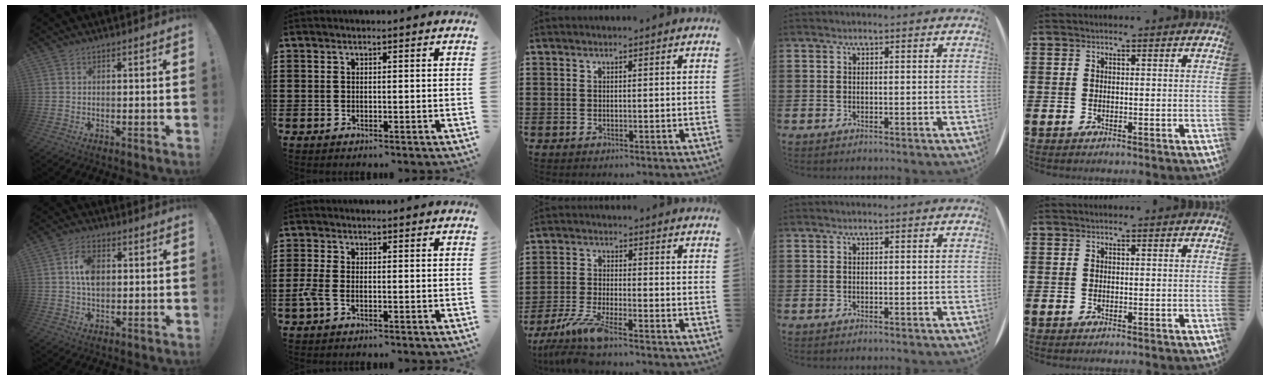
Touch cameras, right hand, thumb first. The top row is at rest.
{"thumb": {"total": 7.6, "force": [1.1, 5.0, 5.7], "torque": [-0.093, 0.006, 0.019]}, "index": {"total": 2.6, "force": [-1.3, 1.0, 2.0], "torque": [-0.062, -0.010, -0.032]}, "middle": {"total": 6.4, "force": [-5.2, 0.2, 3.6], "torque": [-0.091, -0.022, -0.103]}}